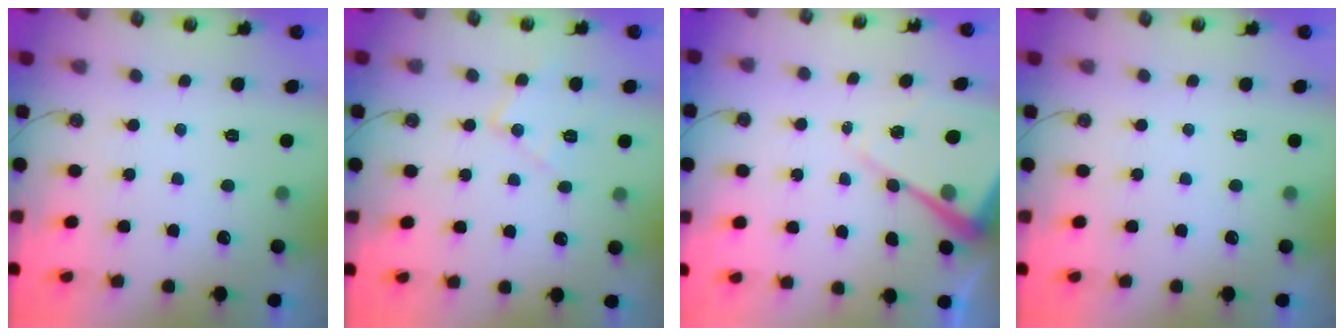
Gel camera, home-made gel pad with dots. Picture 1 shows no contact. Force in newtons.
{"total": 9.6, "press": 9.5, "slide": 0.6}
{"total": 11.8, "press": 11.7, "slide": 1.2}
{"total": 0.0}